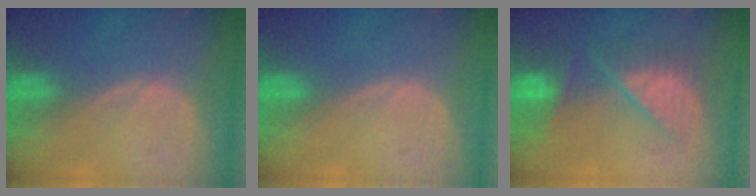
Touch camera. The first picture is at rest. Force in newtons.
{"total": 0.0}
{"total": 7.3, "press": 7.2, "slide": 1.0}